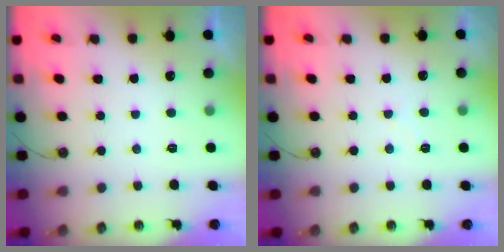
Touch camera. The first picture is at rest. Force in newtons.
{"total": 5.5, "press": 5.4, "slide": 0.8}